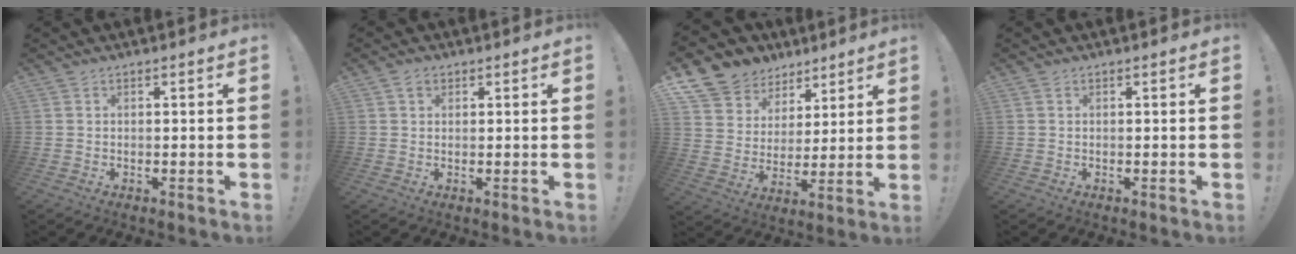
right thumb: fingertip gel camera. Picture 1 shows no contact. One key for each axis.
{"total": 1.9, "fx": 1.2, "fy": 1.3, "fz": 0.8, "tx": -0.011, "ty": 0.001, "tz": 0.021}
{"total": 11.6, "fx": 7.4, "fy": 8.6, "fz": 2.3, "tx": -0.047, "ty": -0.057, "tz": 0.153}
{"total": 0.0}